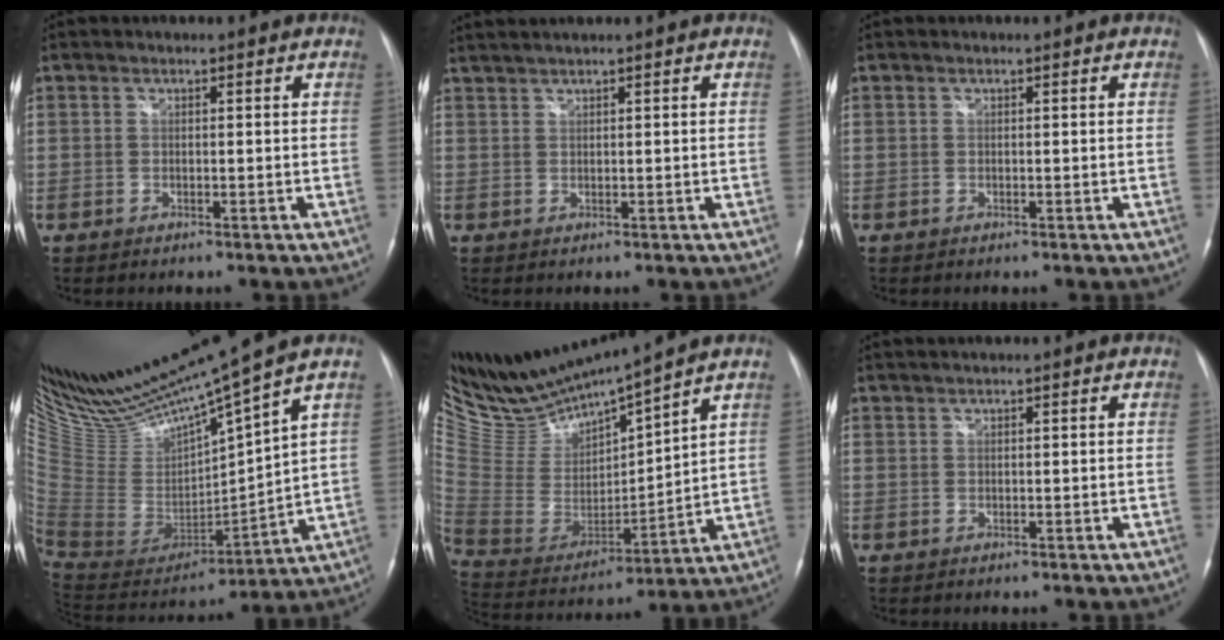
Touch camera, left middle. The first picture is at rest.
{"total": 2.8, "force": [2.4, -0.4, 1.4], "torque": [-0.028, 0.017, 0.049]}
{"total": 0.0}
{"total": 19.4, "force": [16.5, -0.1, 10.0], "torque": [-0.186, -0.034, 0.328]}
{"total": 15.1, "force": [14.5, -0.7, 4.4], "torque": [-0.100, -0.024, 0.297]}
{"total": 1.1, "force": [1.0, -0.2, 0.5], "torque": [-0.010, 0.013, 0.023]}